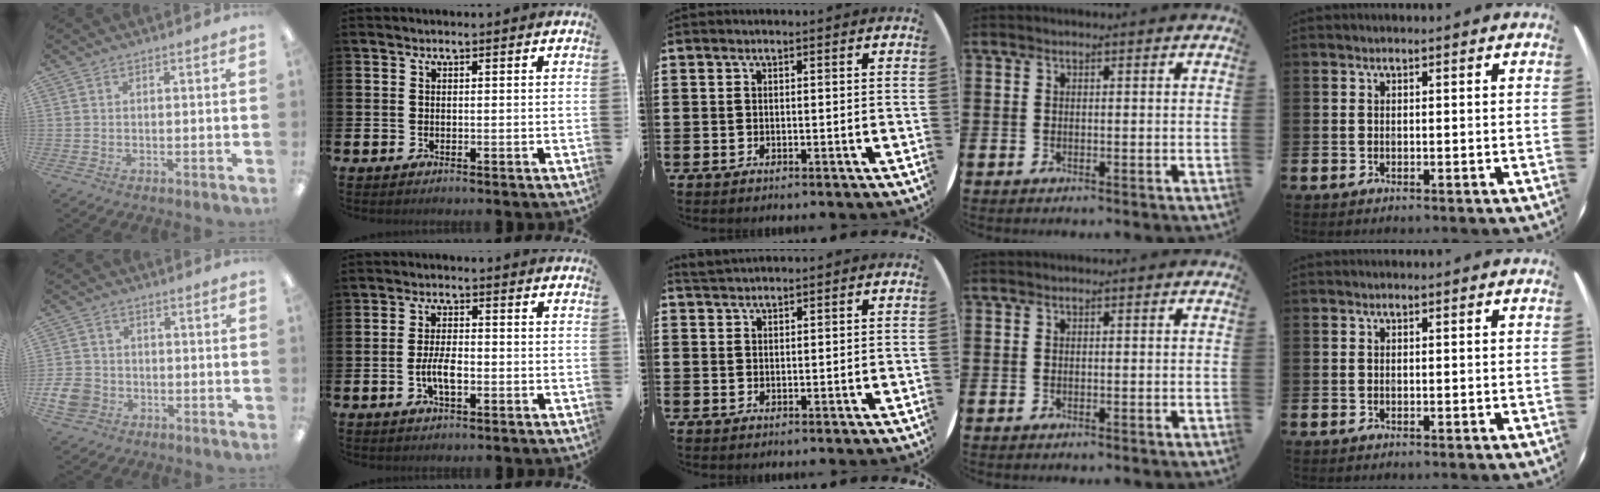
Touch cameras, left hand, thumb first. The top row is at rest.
{"thumb": {"total": 7.3, "force": [-2.4, 6.2, 3.2], "torque": [-0.078, 0.014, -0.045]}, "index": {"total": 4.0, "force": [-1.0, 1.6, 3.6], "torque": [-0.066, 0.003, -0.022]}, "middle": {"total": 1.4, "force": [1.4, 0.1, 0.0], "torque": [-0.001, 0.001, 0.027]}}